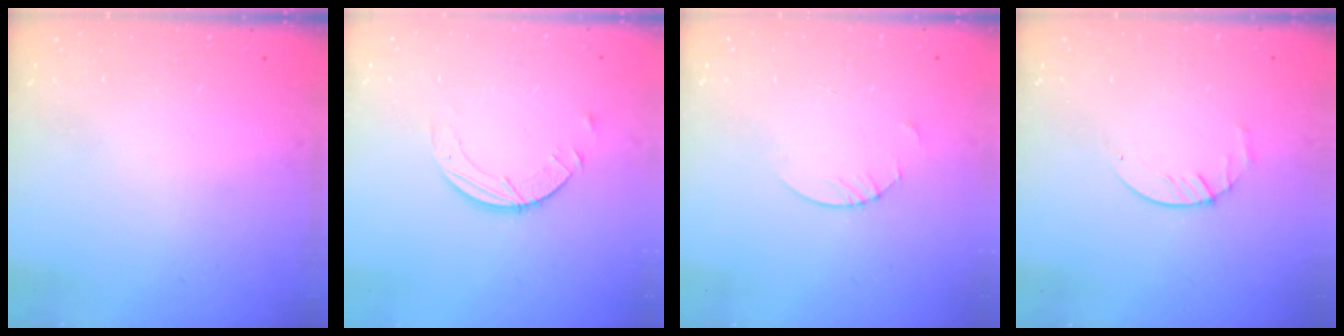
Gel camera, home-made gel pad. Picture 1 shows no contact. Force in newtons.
{"total": 3.4, "press": 3.4, "slide": 0.3}
{"total": 1.8, "press": 1.8, "slide": 0.2}
{"total": 2.9, "press": 2.9, "slide": 0.4}